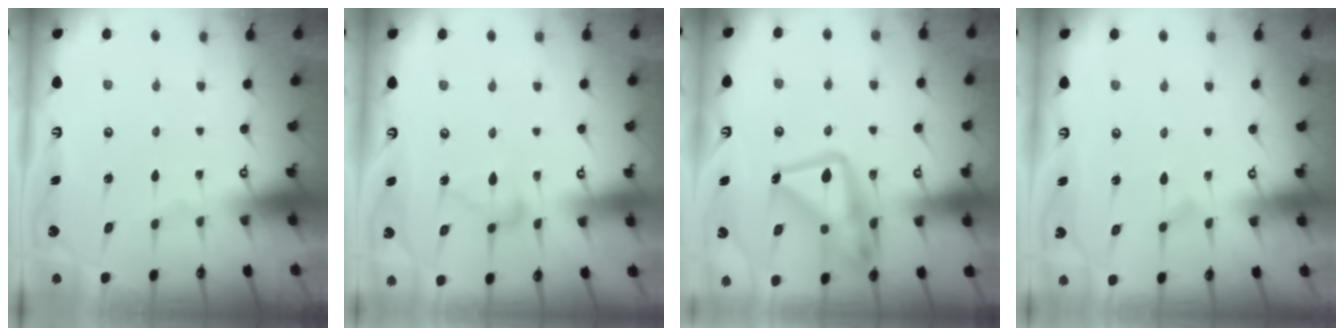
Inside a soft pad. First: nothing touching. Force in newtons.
{"total": 11.5, "press": 11.4, "slide": 0.5}
{"total": 20.7, "press": 20.6, "slide": 1.9}
{"total": 6.8, "press": 6.8, "slide": 0.3}